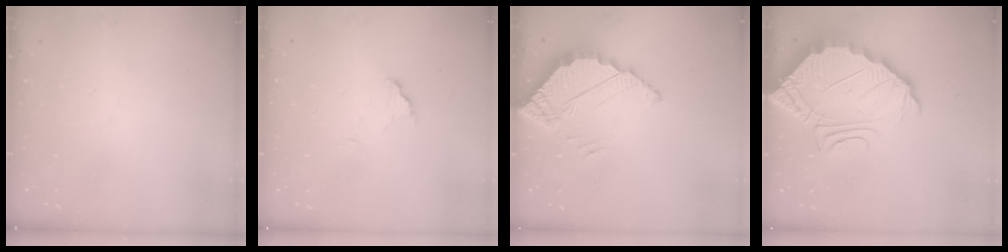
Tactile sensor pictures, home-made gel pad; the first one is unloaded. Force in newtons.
{"total": 6.9, "press": 6.9, "slide": 0.6}
{"total": 5.6, "press": 5.6, "slide": 0.2}
{"total": 7.3, "press": 7.3, "slide": 0.4}